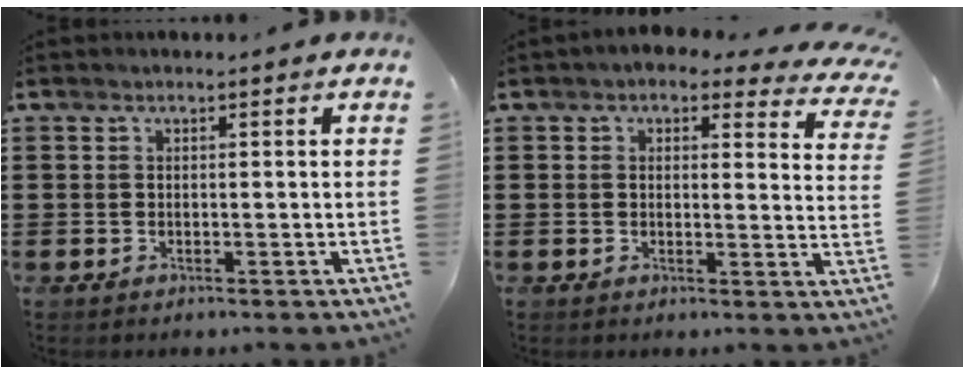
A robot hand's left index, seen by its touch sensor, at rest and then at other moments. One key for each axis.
{"total": 3.1, "fx": 2.3, "fy": 1.5, "fz": 1.4, "tx": -0.031, "ty": -0.007, "tz": 0.038}